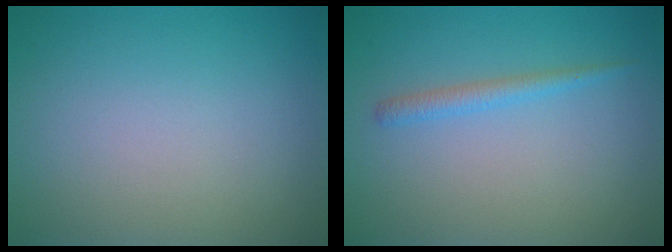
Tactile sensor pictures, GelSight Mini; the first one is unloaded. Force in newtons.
{"total": 1.5, "press": 1.5, "slide": 0.0}